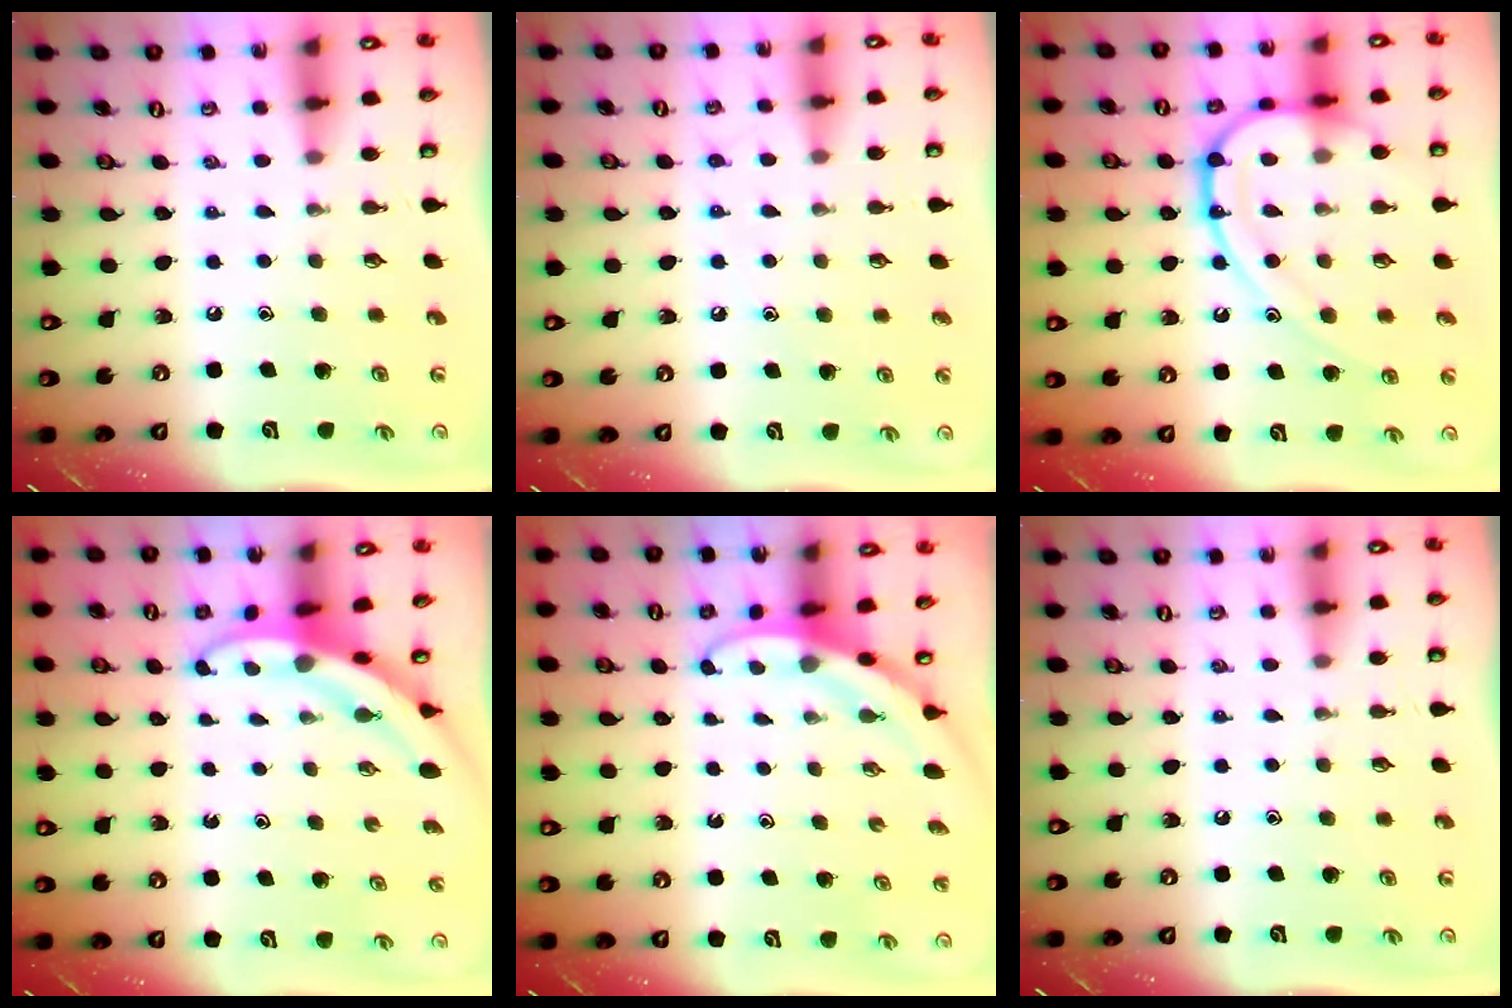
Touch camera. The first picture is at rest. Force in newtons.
{"total": 5.3, "press": 5.2, "slide": 0.5}
{"total": 16.1, "press": 16.0, "slide": 1.6}
{"total": 3.1, "press": 3.1, "slide": 0.3}
{"total": 3.3, "press": 3.3, "slide": 0.1}
{"total": 0.0}